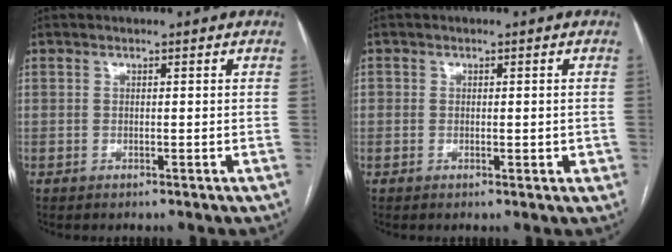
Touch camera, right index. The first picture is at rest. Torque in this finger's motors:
{"motor_torque": [0.00, 0.27, 0.14, 0.05]}